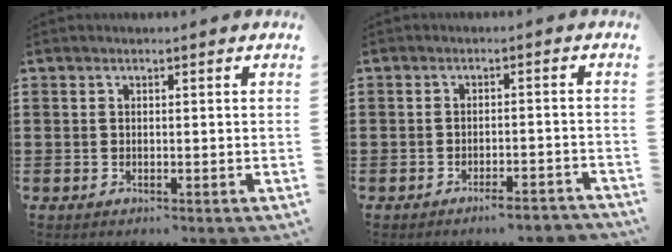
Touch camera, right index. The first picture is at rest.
{"total": 2.9, "force": [-2.6, 0.2, 1.2], "torque": [-0.021, 0.000, -0.051]}